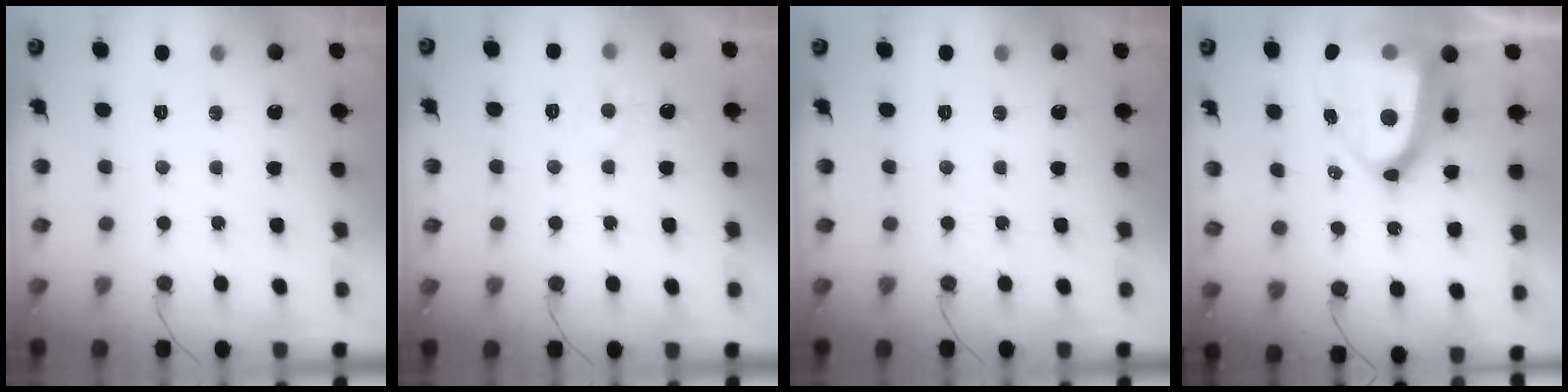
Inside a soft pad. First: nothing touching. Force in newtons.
{"total": 4.4, "press": 4.4, "slide": 0.3}
{"total": 0.0}
{"total": 22.5, "press": 22.3, "slide": 3.1}